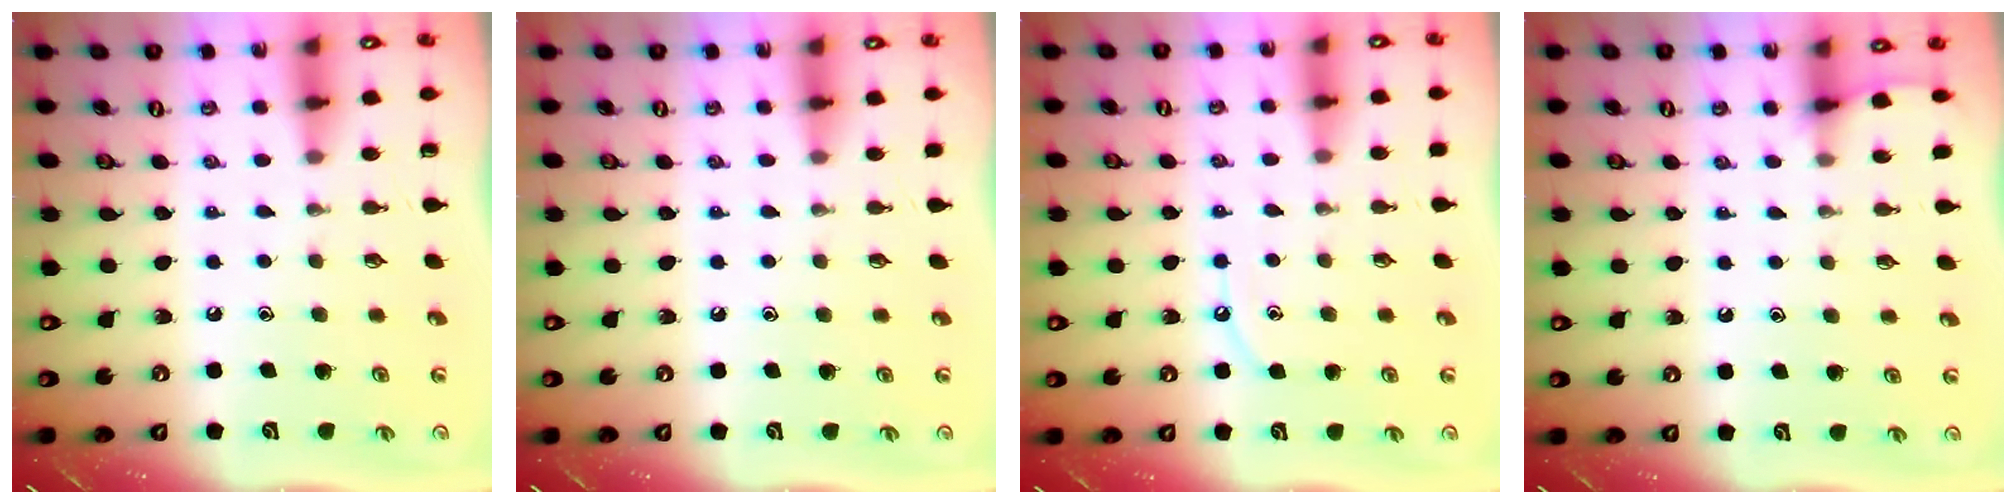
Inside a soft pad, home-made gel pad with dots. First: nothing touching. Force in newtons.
{"total": 2.7, "press": 2.6, "slide": 0.4}
{"total": 4.6, "press": 4.5, "slide": 0.6}
{"total": 2.4, "press": 2.4, "slide": 0.4}